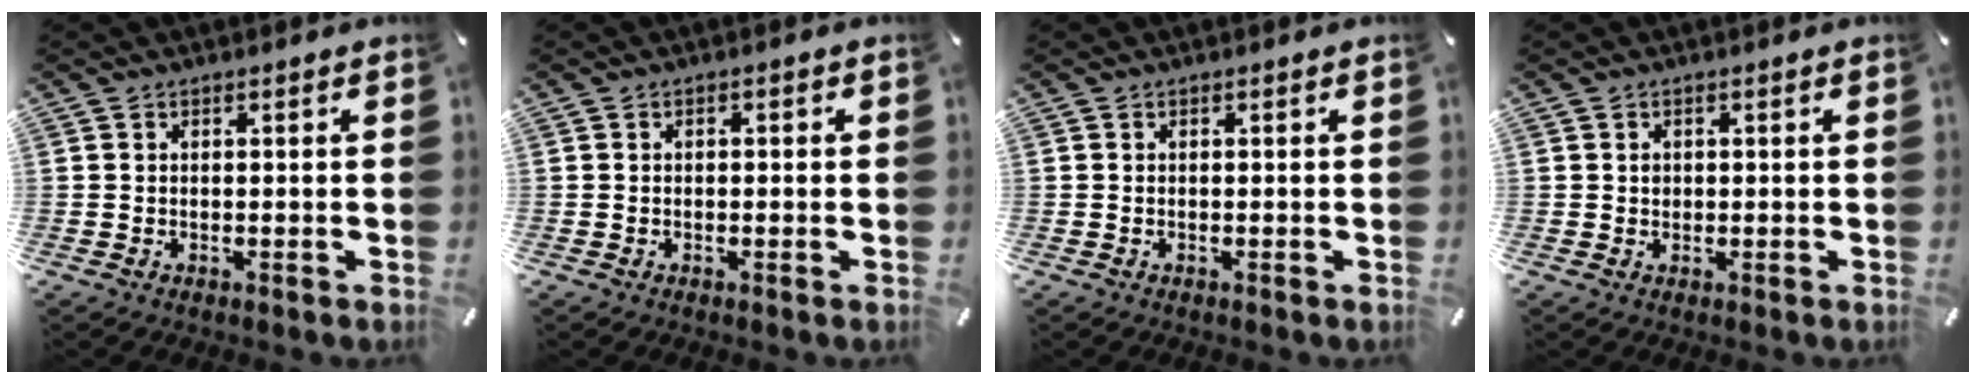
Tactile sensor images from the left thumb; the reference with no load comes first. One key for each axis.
{"total": 0.8, "fx": -0.3, "fy": 0.5, "fz": 0.6, "tx": -0.012, "ty": 0.002, "tz": -0.007}
{"total": 0.0}
{"total": 1.1, "fx": 0.1, "fy": 1.0, "fz": 0.4, "tx": -0.008, "ty": 0.005, "tz": 0.000}